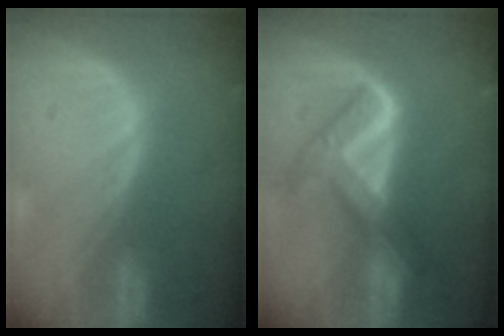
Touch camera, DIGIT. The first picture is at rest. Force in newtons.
{"total": 7.2, "press": 7.2, "slide": 0.3}